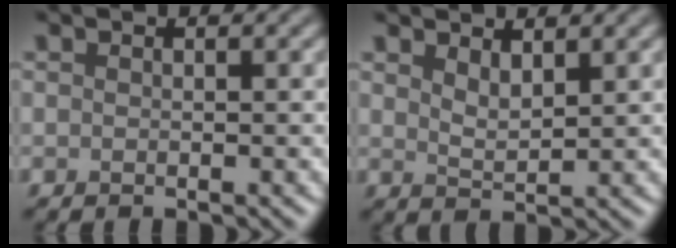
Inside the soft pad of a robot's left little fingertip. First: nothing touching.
{"total": 2.1, "force": [1.6, 0.7, 1.2], "torque": [-0.025, -0.005, 0.032]}